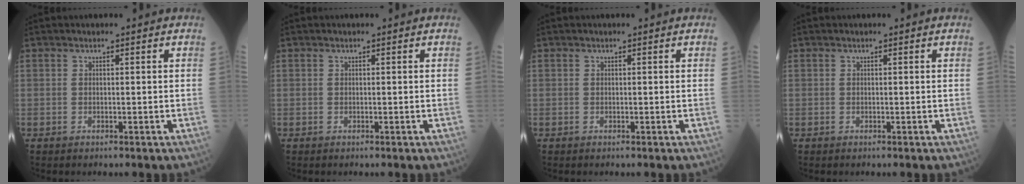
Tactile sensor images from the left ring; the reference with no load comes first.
{"total": 0.0}
{"total": 0.0}
{"total": 0.0}